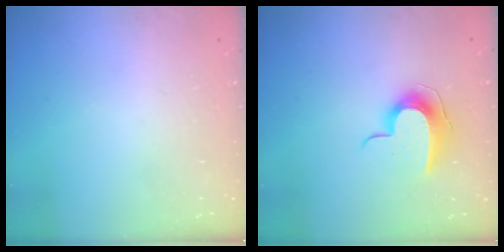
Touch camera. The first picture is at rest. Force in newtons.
{"total": 9.5, "press": 9.5, "slide": 0.4}